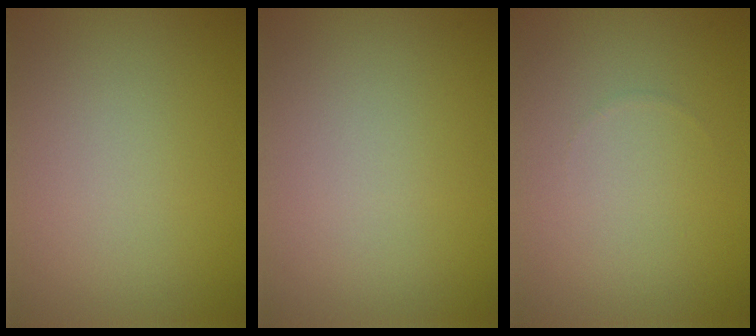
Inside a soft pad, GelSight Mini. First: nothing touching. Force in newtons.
{"total": 0.0}
{"total": 0.0}